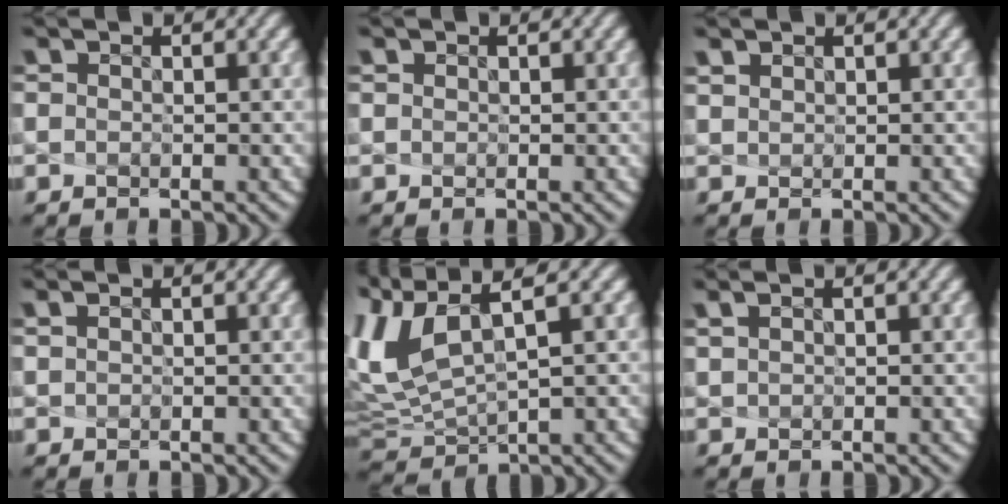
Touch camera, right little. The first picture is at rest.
{"total": 0.0}
{"total": 0.8, "force": [0.7, 0.2, 0.1], "torque": [-0.011, -0.002, 0.023]}
{"total": 0.0}
{"total": 6.7, "force": [2.7, 2.1, 5.7], "torque": [-0.144, 0.011, 0.066]}
{"total": 0.5, "force": [0.4, 0.0, 0.3], "torque": [-0.007, 0.005, 0.014]}